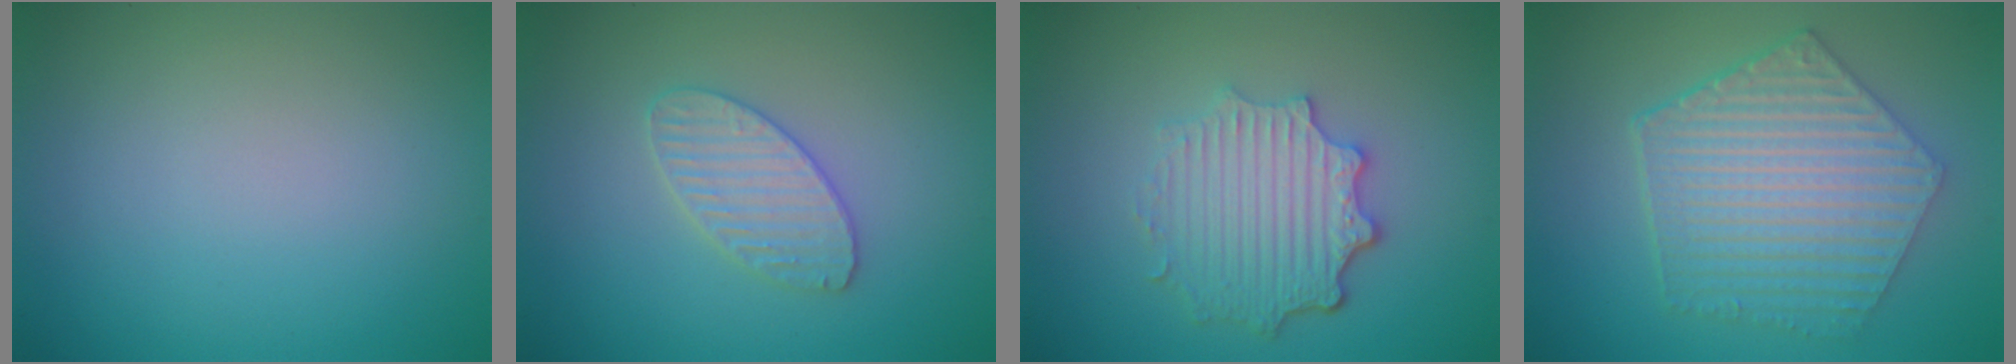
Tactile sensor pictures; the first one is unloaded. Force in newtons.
{"total": 3.0, "press": 3.0, "slide": 0.2}
{"total": 4.5, "press": 3.6, "slide": 2.7}
{"total": 6.9, "press": 5.0, "slide": 4.8}